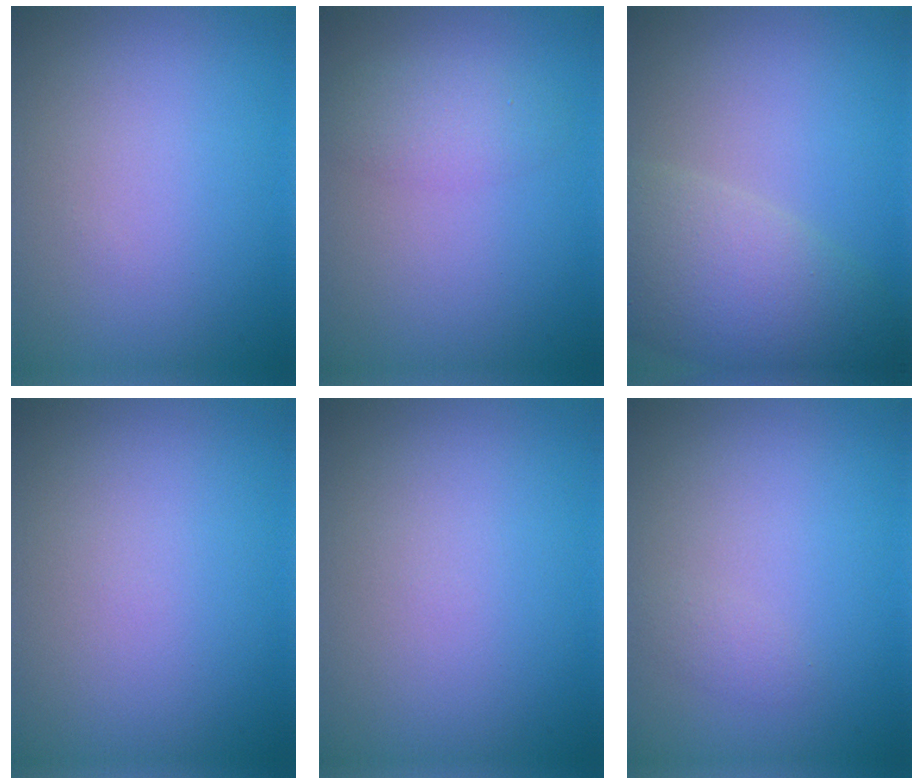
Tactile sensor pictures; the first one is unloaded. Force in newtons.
{"total": 2.2, "press": 2.2, "slide": 0.1}
{"total": 7.0, "press": 7.0, "slide": 0.6}
{"total": 0.0}
{"total": 0.0}
{"total": 0.8, "press": 0.8, "slide": 0.0}